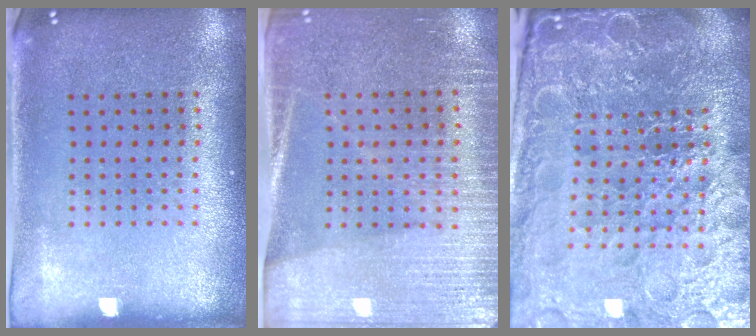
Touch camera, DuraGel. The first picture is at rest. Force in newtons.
{"total": 3.3, "press": 2.9, "slide": 1.4}
{"total": 6.8, "press": 6.0, "slide": 3.2}